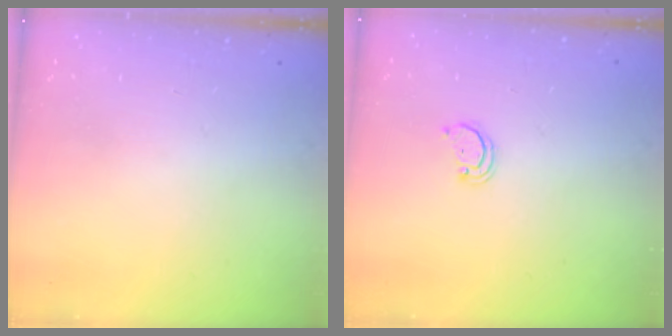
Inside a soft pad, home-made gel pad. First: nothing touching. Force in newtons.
{"total": 1.6, "press": 1.6, "slide": 0.1}